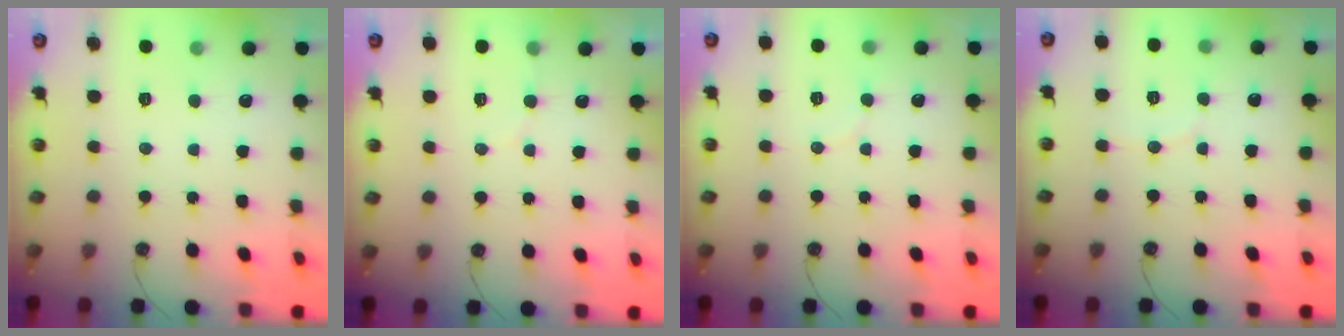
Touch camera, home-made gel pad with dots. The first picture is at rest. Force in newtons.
{"total": 2.5, "press": 2.5, "slide": 0.1}
{"total": 3.0, "press": 3.0, "slide": 0.3}
{"total": 3.3, "press": 3.2, "slide": 0.4}